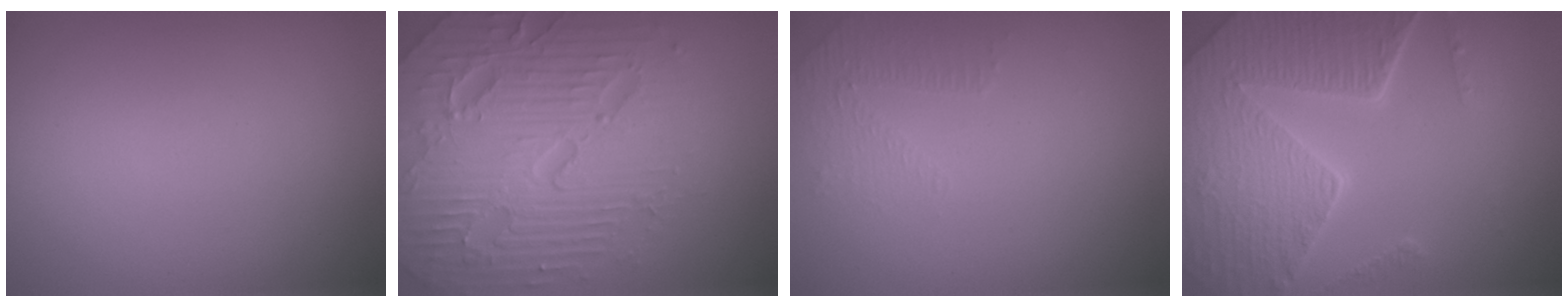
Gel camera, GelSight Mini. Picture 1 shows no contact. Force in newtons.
{"total": 7.4, "press": 7.3, "slide": 1.6}
{"total": 1.1, "press": 0.6, "slide": 1.0}
{"total": 7.8, "press": 5.7, "slide": 5.4}